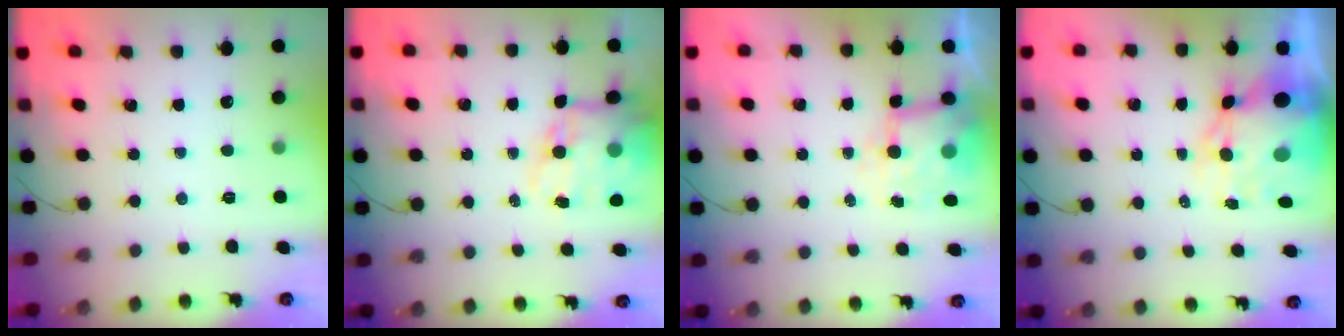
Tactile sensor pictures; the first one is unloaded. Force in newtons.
{"total": 15.9, "press": 15.4, "slide": 4.0}
{"total": 6.2, "press": 6.2, "slide": 0.5}
{"total": 13.6, "press": 13.2, "slide": 3.1}